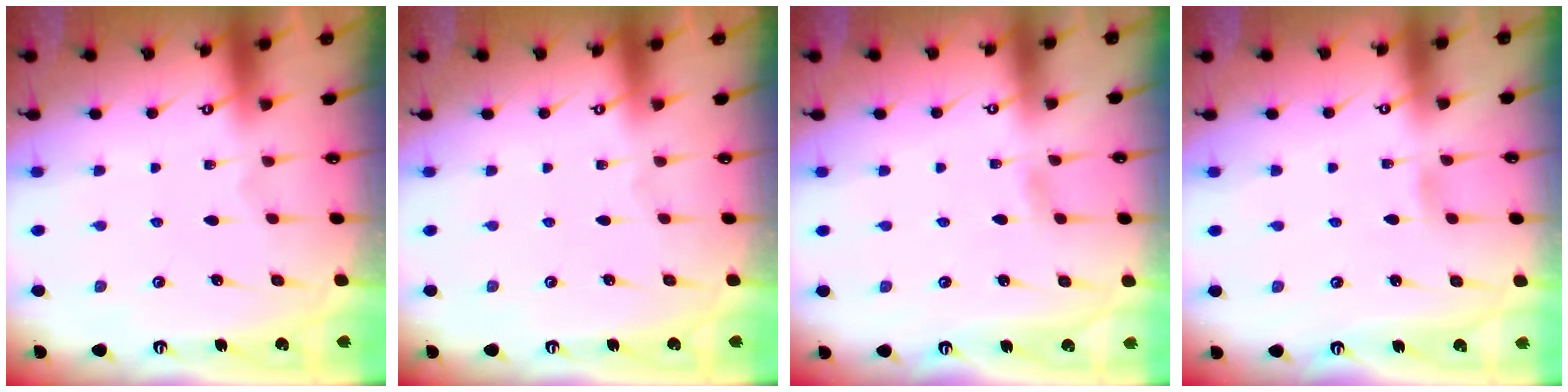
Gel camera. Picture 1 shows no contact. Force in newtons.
{"total": 0.0}
{"total": 2.6, "press": 2.6, "slide": 0.3}
{"total": 2.5, "press": 2.5, "slide": 0.3}